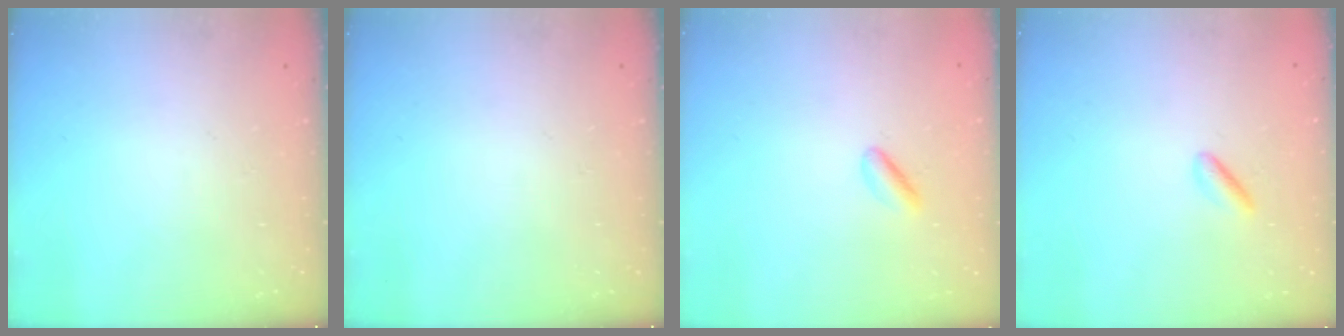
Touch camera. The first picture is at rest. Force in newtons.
{"total": 0.0}
{"total": 2.6, "press": 2.4, "slide": 1.0}
{"total": 3.9, "press": 3.8, "slide": 0.9}